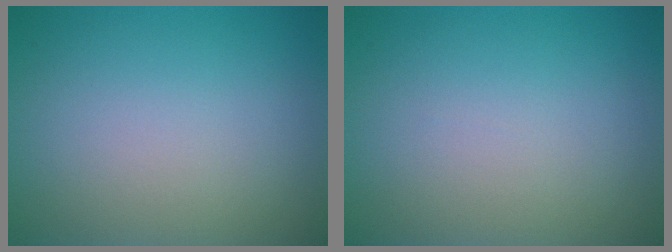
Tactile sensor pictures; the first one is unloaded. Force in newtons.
{"total": 0.0}